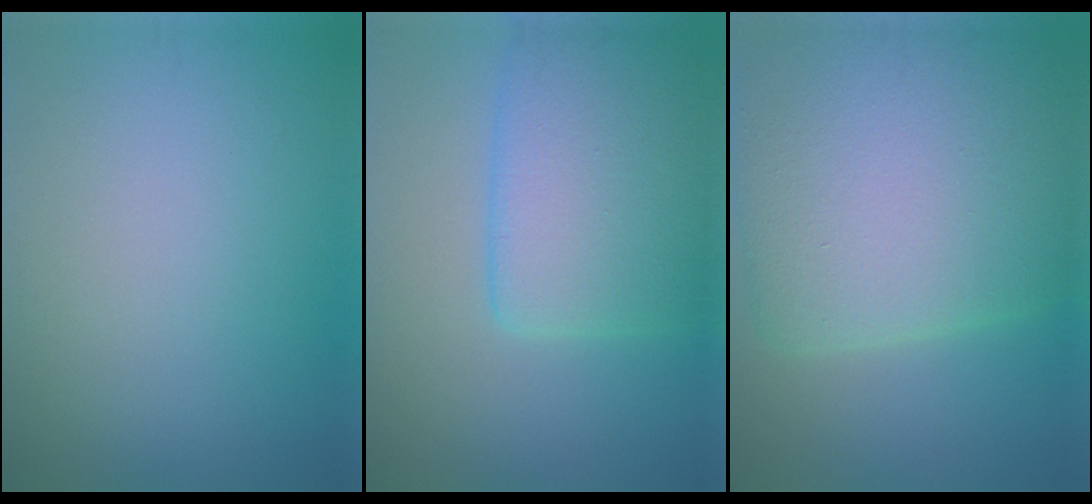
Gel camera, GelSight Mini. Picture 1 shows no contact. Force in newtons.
{"total": 7.4, "press": 7.4, "slide": 0.2}
{"total": 13.2, "press": 13.2, "slide": 0.2}